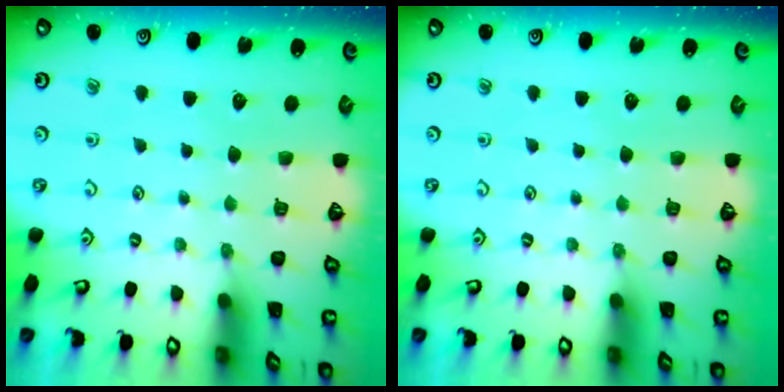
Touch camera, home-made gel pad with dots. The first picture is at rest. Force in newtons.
{"total": 0.0}